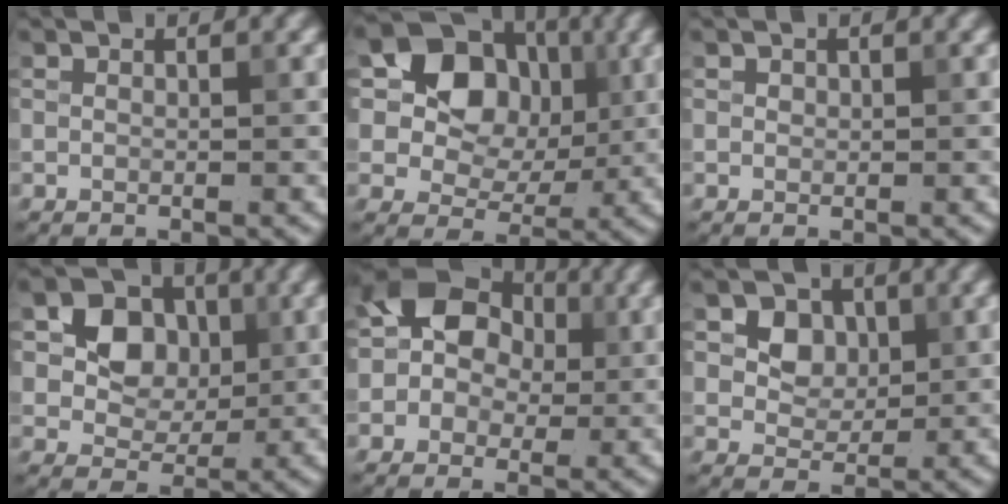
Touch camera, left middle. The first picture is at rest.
{"total": 9.1, "force": [2.3, 7.1, 5.1], "torque": [-0.076, 0.012, 0.026]}
{"total": 0.6, "force": [0.3, 0.4, 0.2], "torque": [-0.003, 0.006, 0.003]}
{"total": 5.3, "force": [0.9, 4.4, 2.8], "torque": [-0.046, 0.003, 0.004]}
{"total": 7.2, "force": [1.6, 6.0, 3.7], "torque": [-0.047, 0.032, -0.004]}
{"total": 3.6, "force": [1.0, 2.9, 1.8], "torque": [-0.036, -0.009, 0.025]}